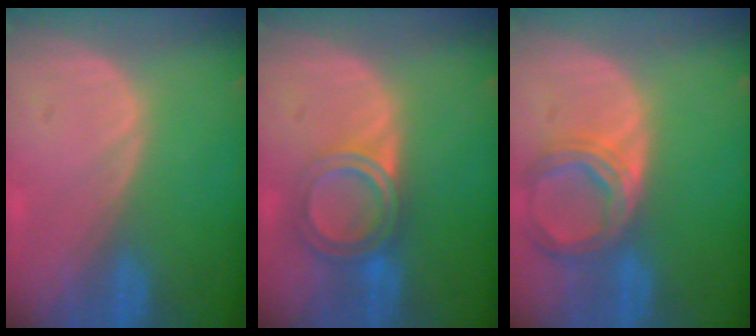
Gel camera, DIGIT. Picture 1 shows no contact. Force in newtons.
{"total": 6.3, "press": 5.4, "slide": 3.3}
{"total": 6.9, "press": 6.3, "slide": 2.6}